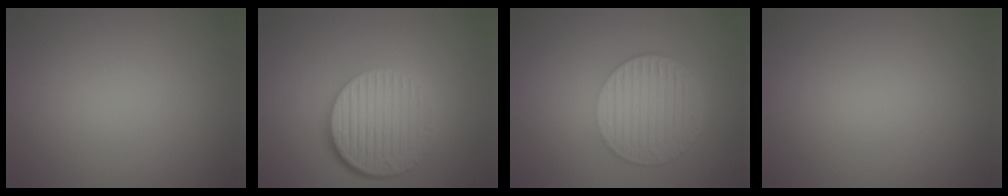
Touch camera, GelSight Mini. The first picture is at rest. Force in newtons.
{"total": 6.7, "press": 4.4, "slide": 5.0}
{"total": 6.5, "press": 4.5, "slide": 4.7}
{"total": 0.0}